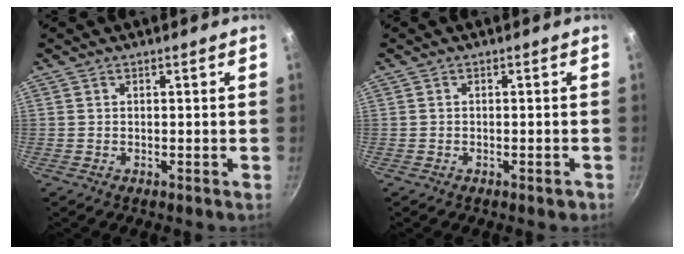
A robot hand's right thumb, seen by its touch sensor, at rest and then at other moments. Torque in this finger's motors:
{"motor_torque": [-0.18, 0.35, -0.29, 0.30, 0.01]}